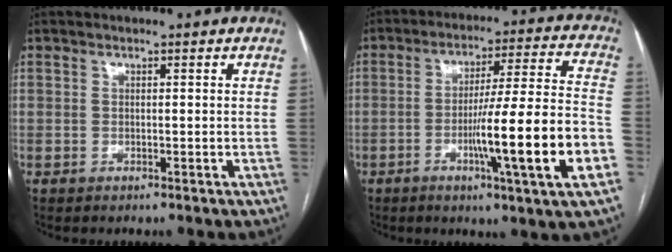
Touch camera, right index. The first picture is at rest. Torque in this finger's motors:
{"motor_torque": [2.14, 0.00, 1.05, 0.21]}